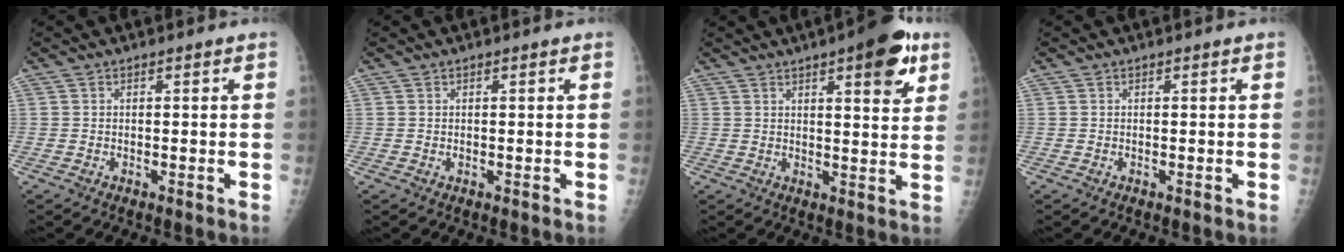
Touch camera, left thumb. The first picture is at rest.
{"total": 0.5, "force": [0.1, 0.2, 0.4], "torque": [-0.005, 0.003, 0.004]}
{"total": 10.8, "force": [5.6, 3.3, 8.7], "torque": [-0.092, -0.019, 0.067]}
{"total": 0.0}